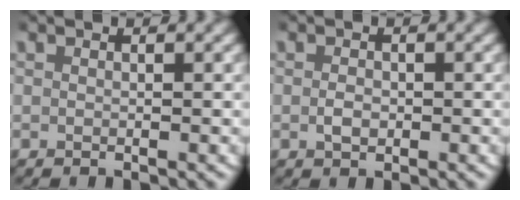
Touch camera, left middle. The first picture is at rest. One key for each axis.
{"total": 1.2, "fx": -0.3, "fy": 0.8, "fz": 0.8, "tx": -0.020, "ty": -0.005, "tz": -0.001}